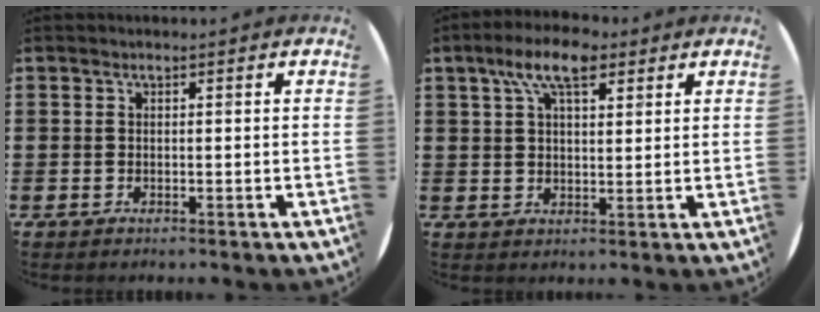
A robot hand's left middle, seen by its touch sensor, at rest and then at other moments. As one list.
[{"total": 7.6, "force": [4.9, 3.1, 5.0], "torque": [-0.094, 0.000, 0.084]}]